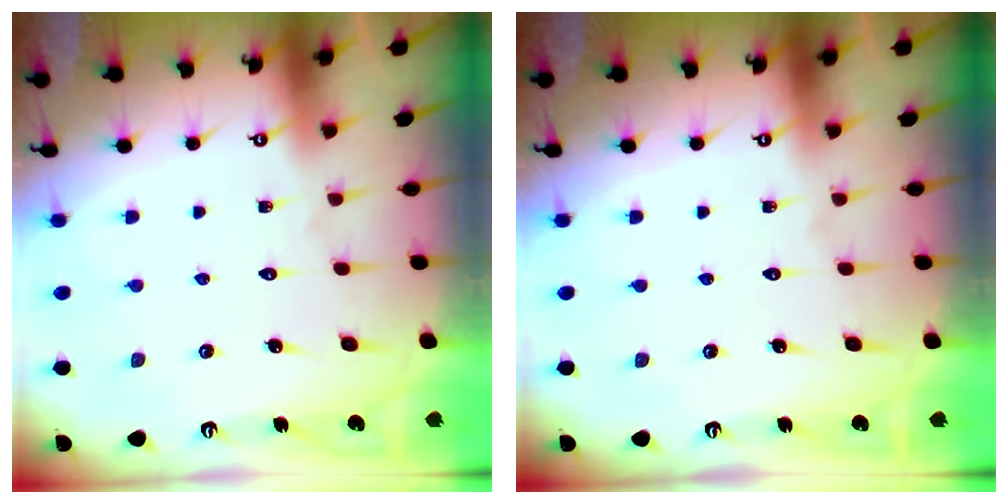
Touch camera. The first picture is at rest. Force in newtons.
{"total": 0.0}